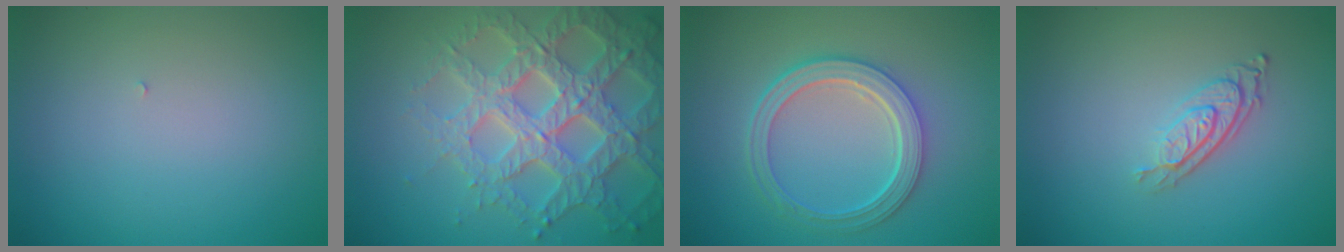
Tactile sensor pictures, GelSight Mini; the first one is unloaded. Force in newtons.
{"total": 7.0, "press": 6.7, "slide": 1.8}
{"total": 5.1, "press": 3.9, "slide": 3.3}
{"total": 2.9, "press": 2.1, "slide": 2.1}